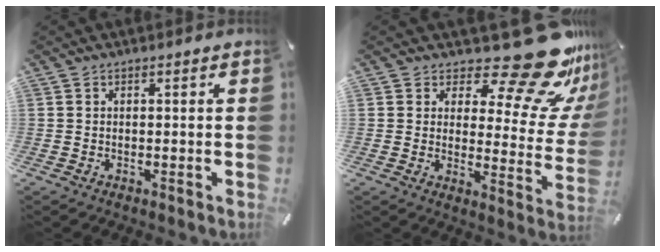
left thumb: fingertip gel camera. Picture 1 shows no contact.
{"total": 21.3, "force": [15.5, 7.3, 12.7], "torque": [-0.153, -0.123, 0.253]}